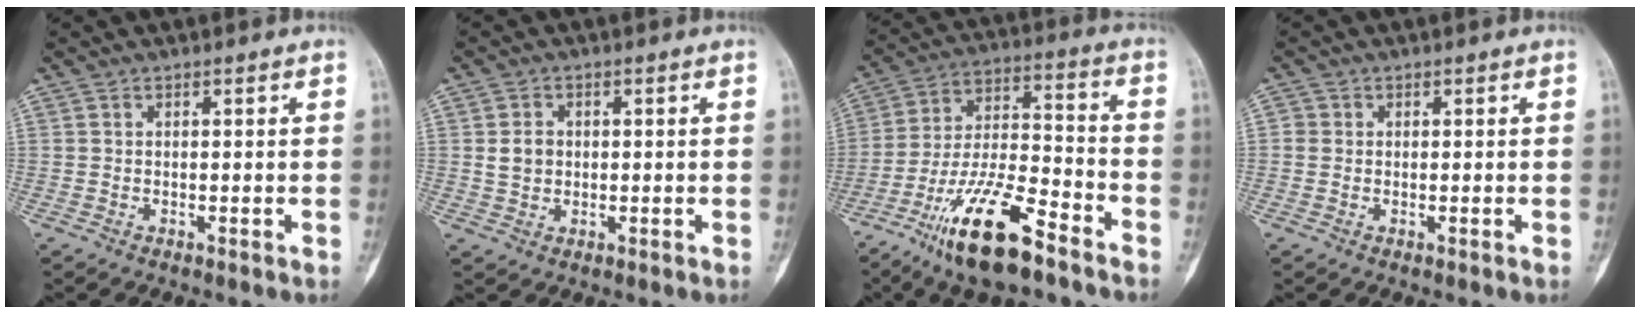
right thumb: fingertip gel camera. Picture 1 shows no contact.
{"total": 3.5, "force": [0.3, 2.9, 2.0], "torque": [-0.024, 0.005, 0.009]}
{"total": 17.7, "force": [-11.4, 5.1, 12.5], "torque": [-0.230, 0.068, -0.209]}
{"total": 1.4, "force": [0.1, 1.4, 0.3], "torque": [0.004, 0.004, -0.001]}